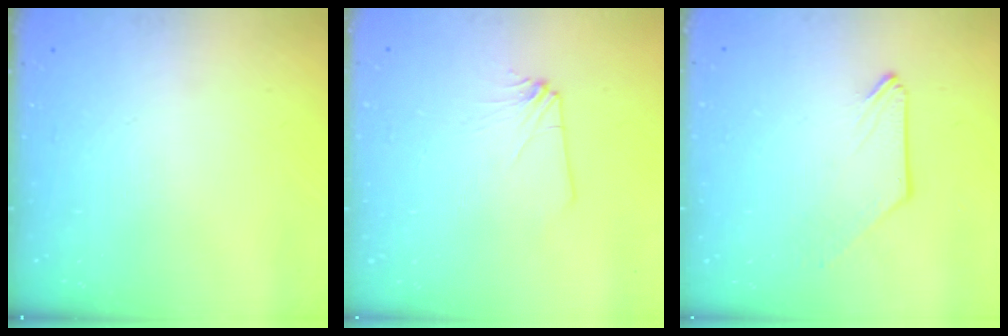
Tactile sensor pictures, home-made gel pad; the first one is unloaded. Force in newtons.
{"total": 2.5, "press": 2.5, "slide": 0.2}
{"total": 0.0}